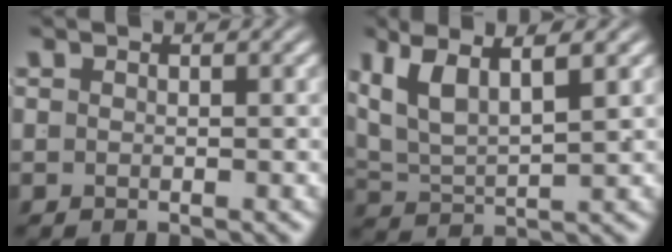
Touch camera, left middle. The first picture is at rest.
{"total": 7.2, "force": [2.5, 4.7, 4.8], "torque": [-0.108, -0.005, 0.044]}